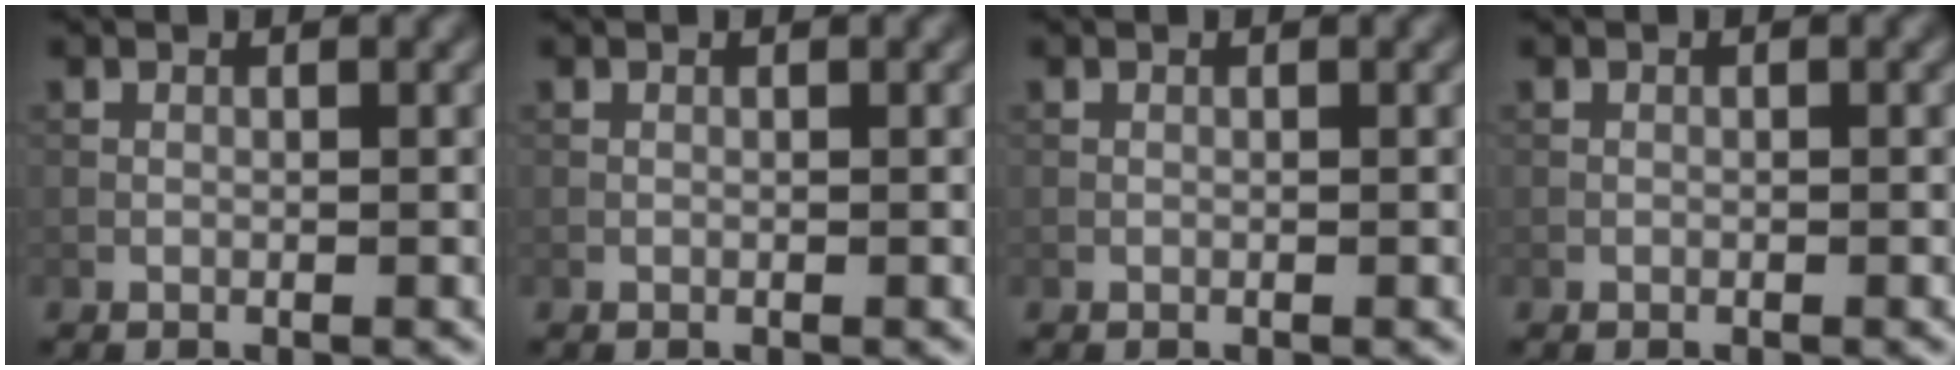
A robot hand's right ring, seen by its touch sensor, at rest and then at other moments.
{"total": 0.0}
{"total": 0.0}
{"total": 0.0}